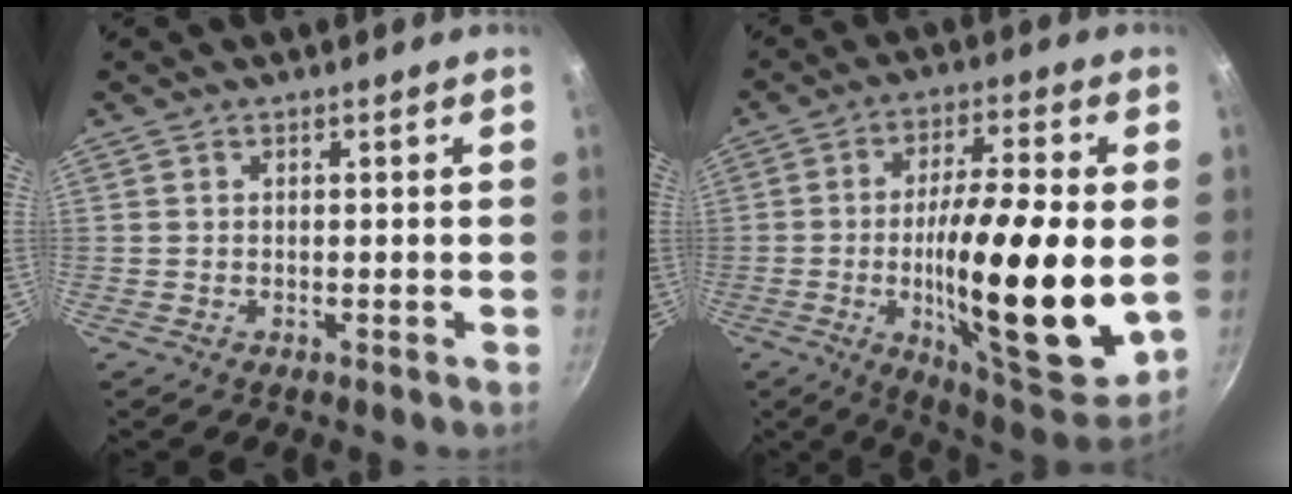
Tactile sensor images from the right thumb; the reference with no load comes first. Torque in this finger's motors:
{"motor_torque": [2.54, 2.47, 2.23, 0.07, 0.43]}